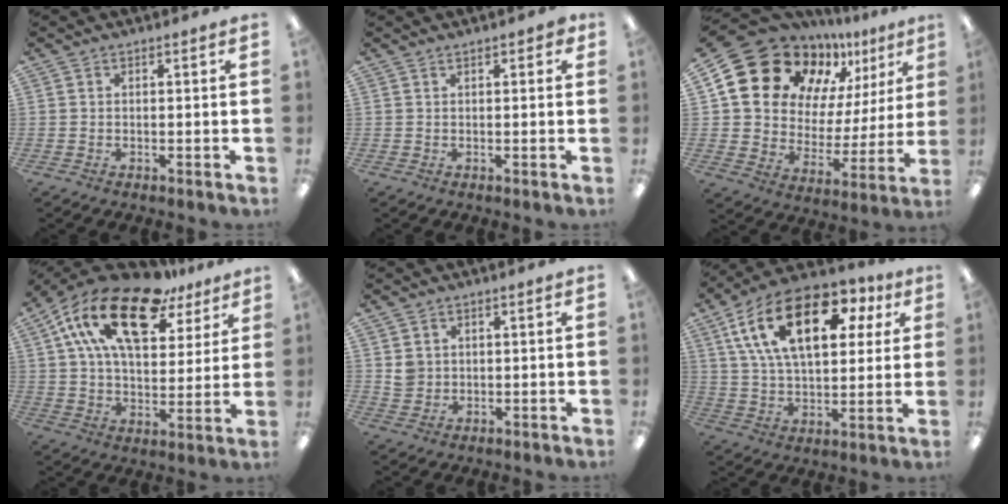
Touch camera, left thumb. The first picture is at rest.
{"total": 1.4, "force": [0.9, 0.6, 0.8], "torque": [-0.010, 0.000, 0.014]}
{"total": 19.9, "force": [13.1, 12.8, 7.8], "torque": [-0.145, -0.096, 0.247]}
{"total": 22.1, "force": [12.8, 11.1, 14.2], "torque": [-0.260, -0.053, 0.224]}
{"total": 3.4, "force": [0.8, 3.2, 0.7], "torque": [-0.004, -0.002, 0.013]}
{"total": 22.2, "force": [9.8, 11.8, 16.0], "torque": [-0.290, -0.020, 0.164]}